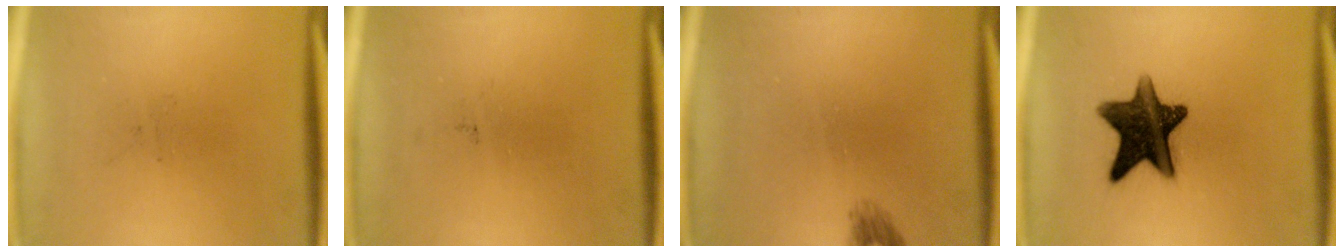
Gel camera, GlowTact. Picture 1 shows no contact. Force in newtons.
{"total": 0.0}
{"total": 1.3}
{"total": 13.5}